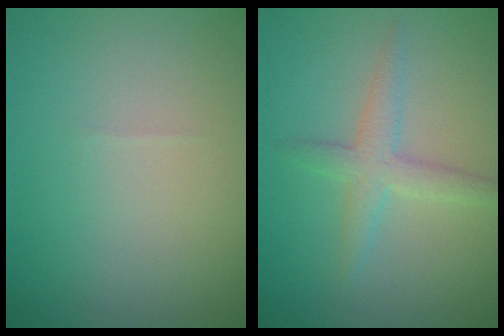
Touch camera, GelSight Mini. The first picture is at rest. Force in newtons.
{"total": 2.6, "press": 2.6, "slide": 0.0}